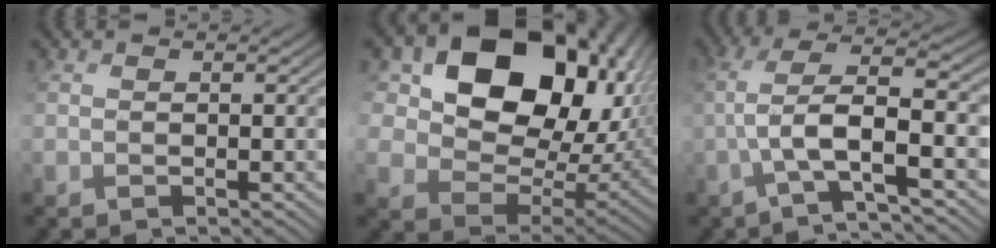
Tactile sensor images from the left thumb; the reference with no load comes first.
{"total": 20.6, "force": [8.4, 14.5, 12.1], "torque": [-0.273, 0.040, 0.183]}
{"total": 7.8, "force": [-2.3, 1.3, 7.3], "torque": [-0.138, 0.018, -0.058]}